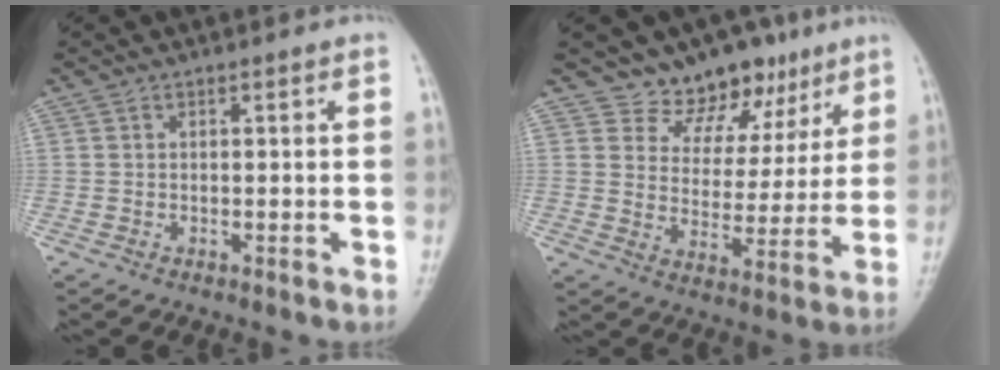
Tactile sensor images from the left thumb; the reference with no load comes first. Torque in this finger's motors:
{"motor_torque": [0.09, 0.00, -0.09, -0.05, -0.03]}